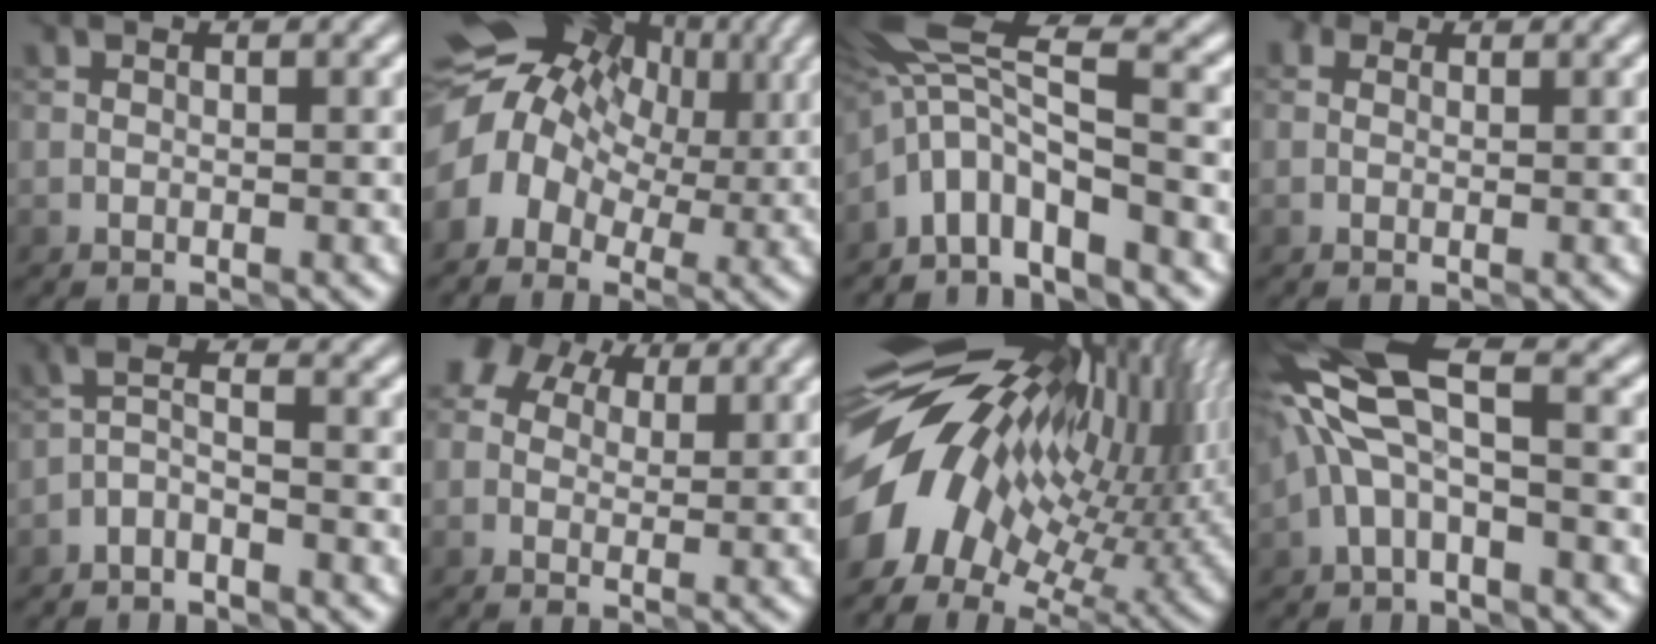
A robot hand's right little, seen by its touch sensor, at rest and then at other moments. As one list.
[{"total": 9.7, "force": [1.9, 7.3, 6.1], "torque": [-0.096, 0.012, 0.039]}, {"total": 5.8, "force": [-2.4, 1.9, 4.9], "torque": [-0.087, 0.010, -0.056]}, {"total": 0.7, "force": [0.3, 0.6, 0.3], "torque": [0.001, -0.001, -0.003]}, {"total": 1.8, "force": [-1.4, 0.5, 1.1], "torque": [-0.024, 0.007, -0.034]}, {"total": 4.8, "force": [2.1, 3.6, 2.4], "torque": [-0.033, 0.022, 0.015]}, {"total": 14.7, "force": [2.8, 8.0, 12.0], "torque": [-0.230, 0.012, 0.049]}, {"total": 7.5, "force": [0.1, 3.3, 6.8], "torque": [-0.143, 0.028, -0.016]}]